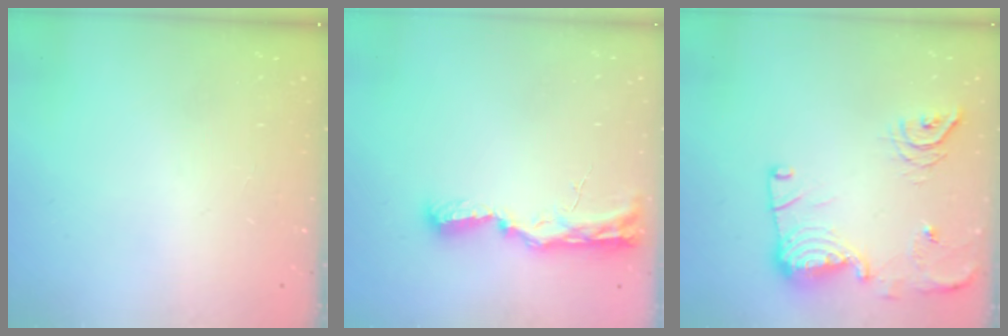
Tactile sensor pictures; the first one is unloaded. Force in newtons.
{"total": 11.1, "press": 9.8, "slide": 5.2}
{"total": 19.3, "press": 18.6, "slide": 5.2}